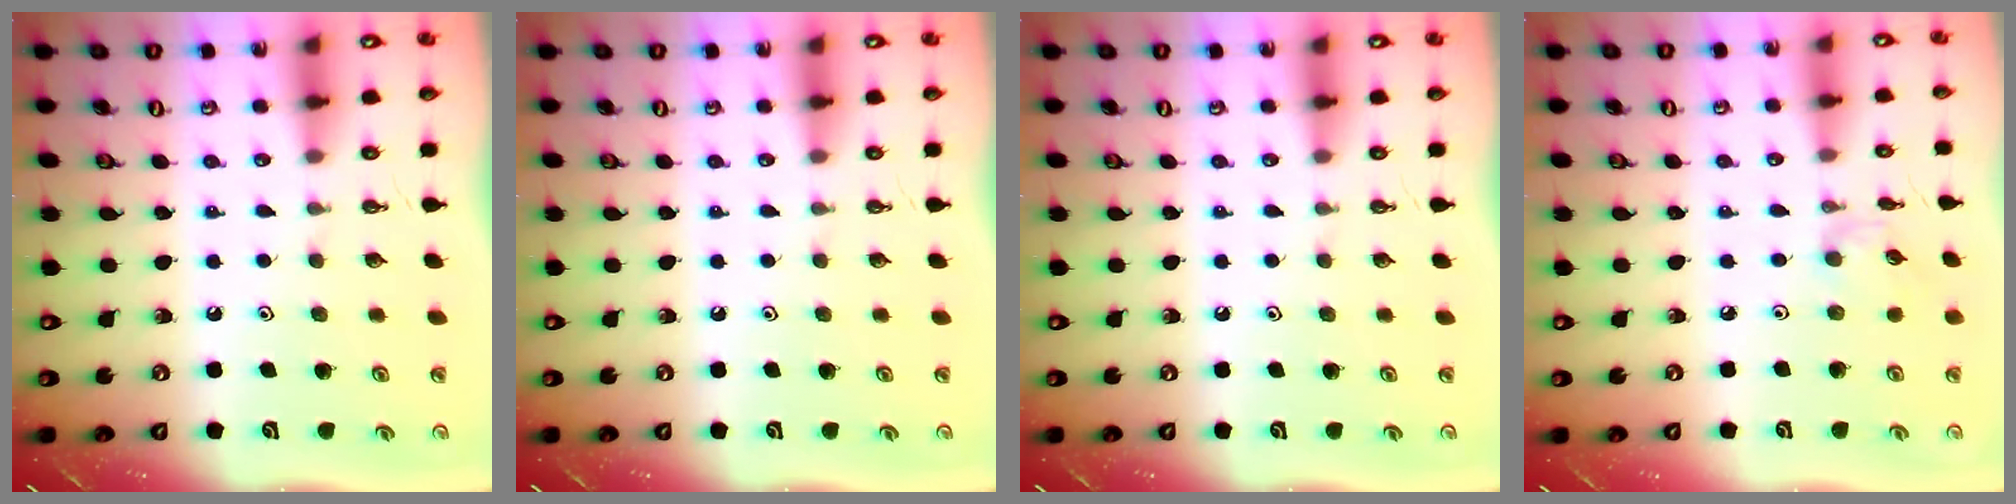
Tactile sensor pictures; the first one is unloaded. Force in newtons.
{"total": 0.0}
{"total": 0.0}
{"total": 1.5, "press": 1.4, "slide": 0.4}